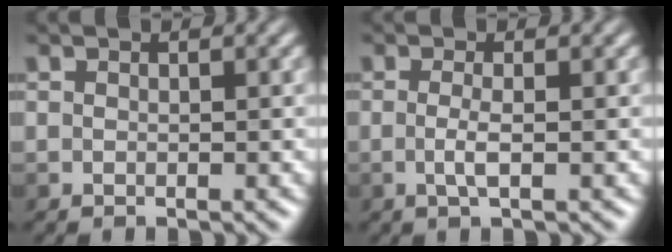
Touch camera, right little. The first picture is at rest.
{"total": 1.4, "force": [-0.4, 0.0, 1.3], "torque": [-0.032, 0.001, -0.008]}